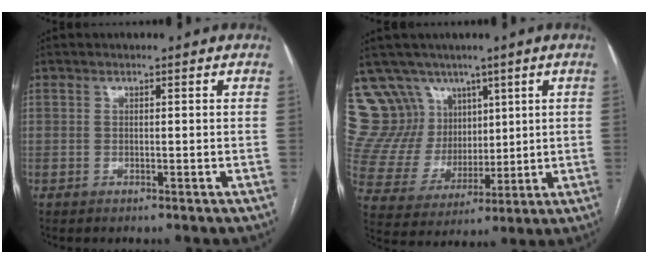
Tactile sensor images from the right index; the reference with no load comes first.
{"total": 12.9, "force": [8.8, 9.3, 1.9], "torque": [-0.052, 0.047, 0.179]}